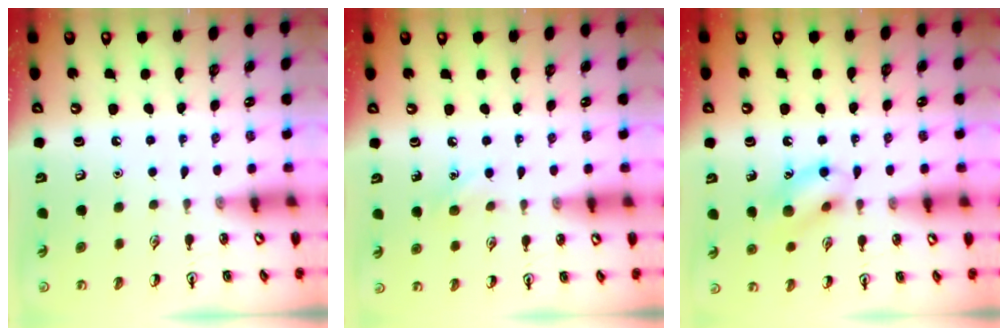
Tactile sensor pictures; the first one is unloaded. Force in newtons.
{"total": 5.7, "press": 5.4, "slide": 1.6}
{"total": 9.9, "press": 9.9, "slide": 0.5}